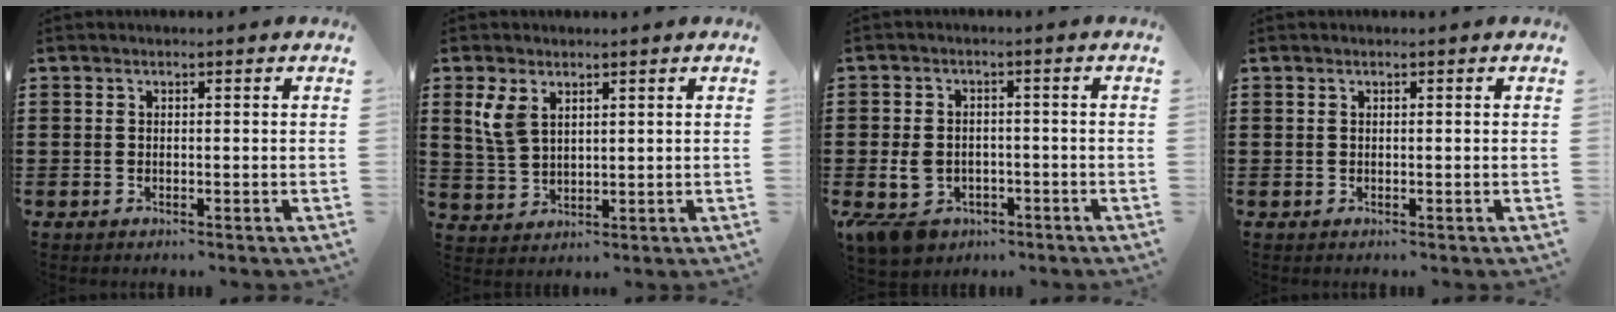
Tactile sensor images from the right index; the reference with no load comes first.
{"total": 4.6, "force": [2.3, 2.7, 2.8], "torque": [-0.073, 0.006, 0.041]}
{"total": 4.4, "force": [-2.3, 3.1, 2.2], "torque": [-0.072, -0.002, -0.052]}
{"total": 0.0}